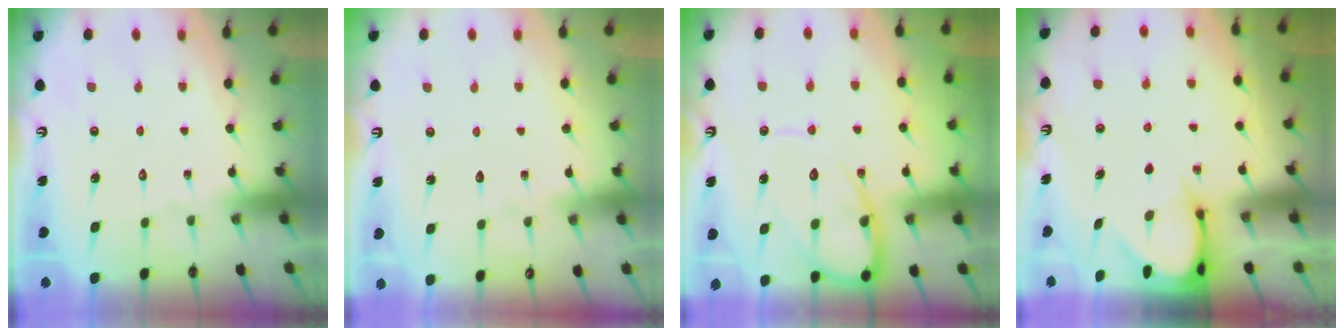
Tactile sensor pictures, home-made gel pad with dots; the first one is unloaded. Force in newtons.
{"total": 2.8, "press": 2.8, "slide": 0.2}
{"total": 11.6, "press": 11.5, "slide": 1.2}
{"total": 3.4, "press": 3.4, "slide": 0.3}